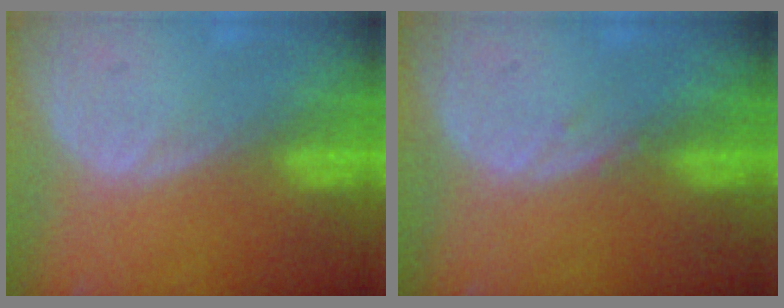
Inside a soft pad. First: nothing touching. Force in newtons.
{"total": 0.6, "press": 0.6, "slide": 0.3}